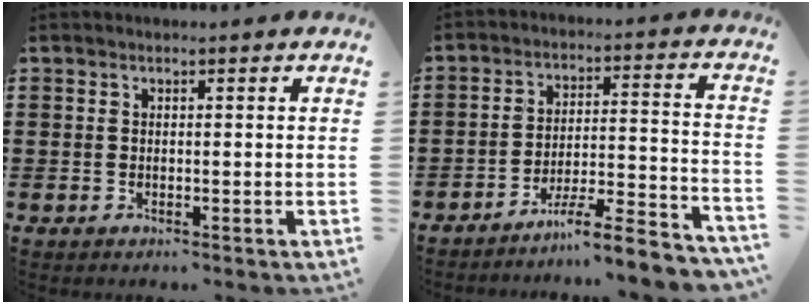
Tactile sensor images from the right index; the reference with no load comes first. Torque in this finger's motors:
{"motor_torque": [1.02, 0.87, -0.19, -0.01]}